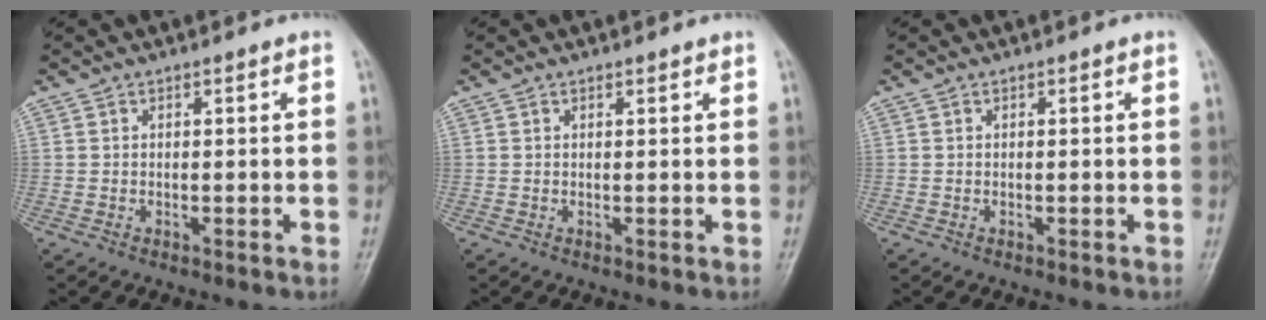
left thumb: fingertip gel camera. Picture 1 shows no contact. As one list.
[{"total": 0.8, "force": [0.6, 0.4, 0.3], "torque": [-0.001, -0.003, 0.004]}, {"total": 0.0}]